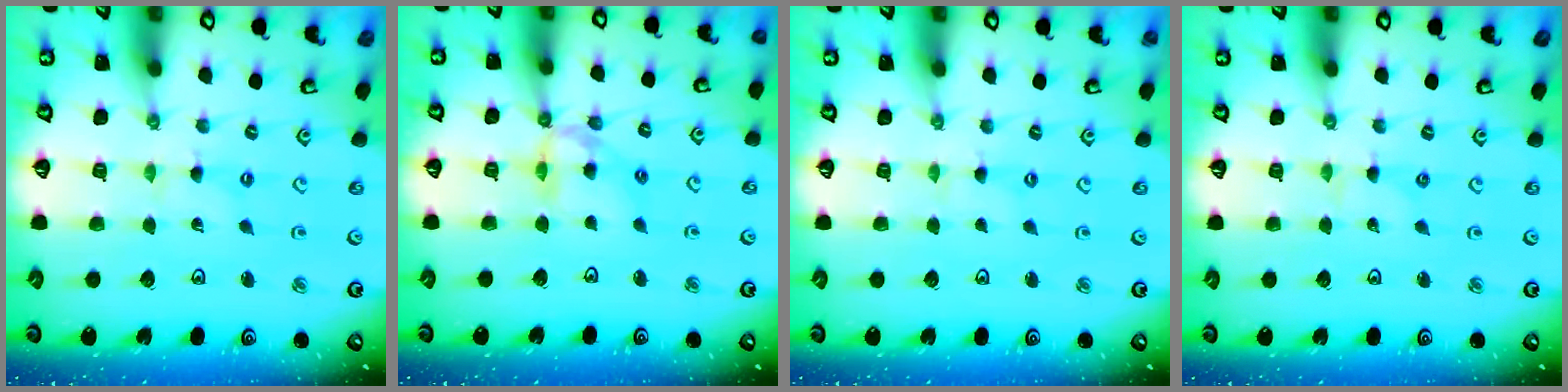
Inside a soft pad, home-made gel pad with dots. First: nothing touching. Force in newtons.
{"total": 11.3, "press": 11.3, "slide": 1.0}
{"total": 0.0}
{"total": 0.0}